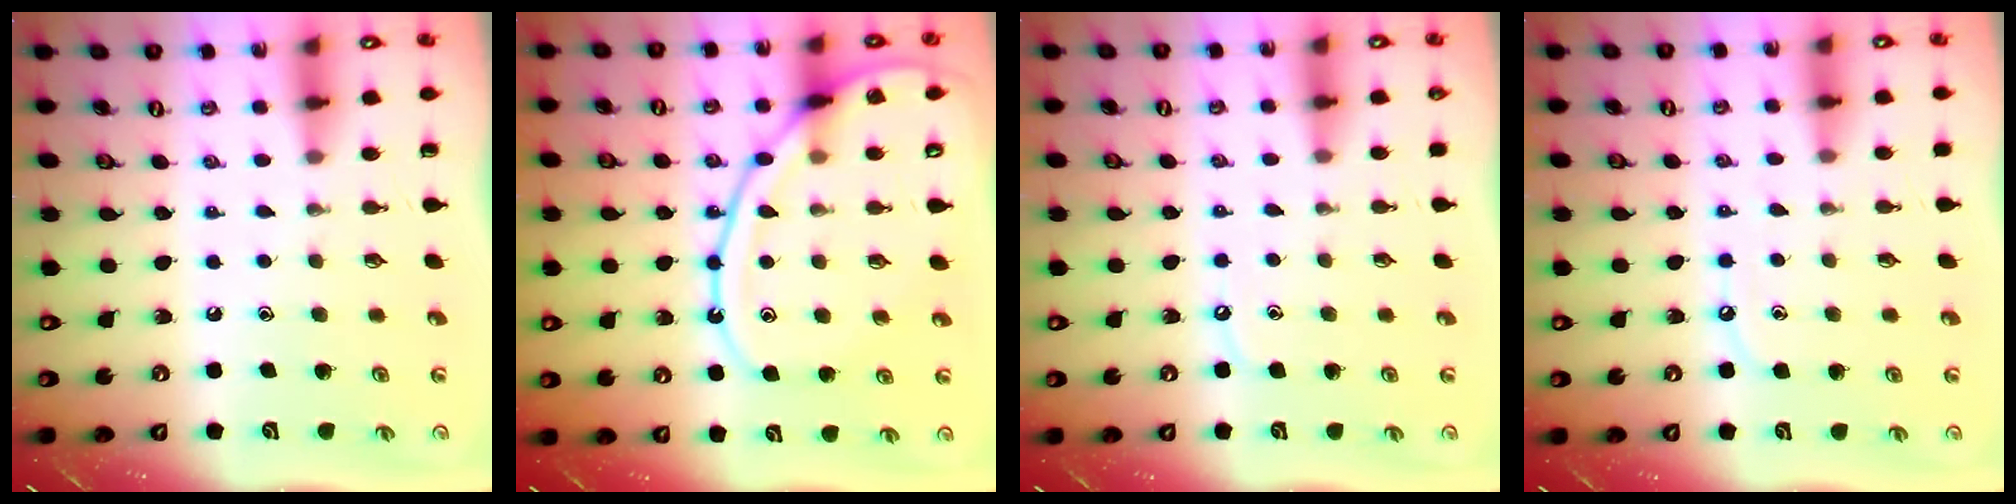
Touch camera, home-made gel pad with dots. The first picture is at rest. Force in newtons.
{"total": 15.4, "press": 15.4, "slide": 1.4}
{"total": 3.8, "press": 3.7, "slide": 0.6}
{"total": 7.0, "press": 7.0, "slide": 0.7}